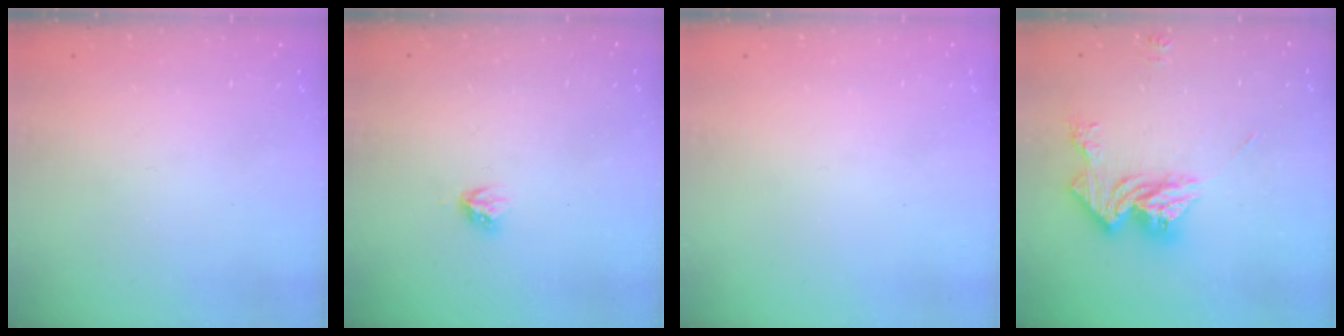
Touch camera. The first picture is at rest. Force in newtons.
{"total": 3.8, "press": 3.8, "slide": 0.4}
{"total": 0.0}
{"total": 14.0, "press": 13.9, "slide": 1.2}